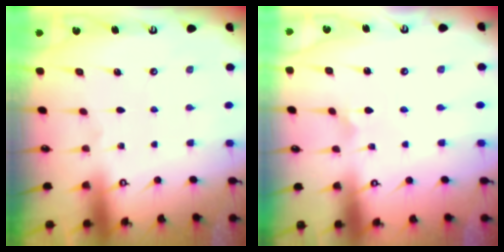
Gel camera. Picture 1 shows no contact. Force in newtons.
{"total": 3.0, "press": 3.0, "slide": 0.1}